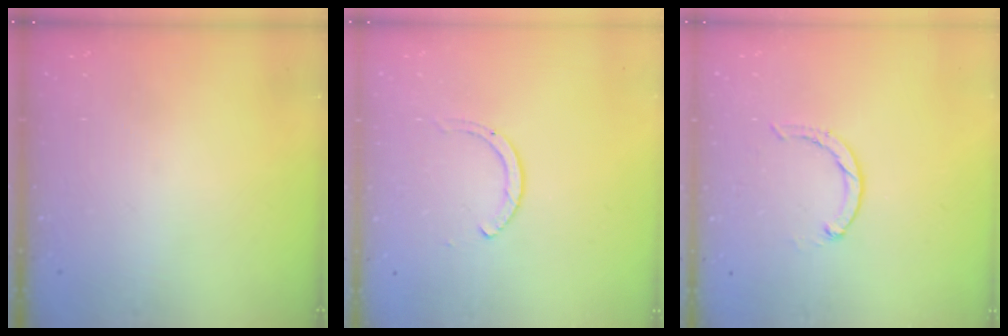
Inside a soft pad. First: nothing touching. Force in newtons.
{"total": 2.0, "press": 1.9, "slide": 0.3}
{"total": 1.9, "press": 1.9, "slide": 0.3}